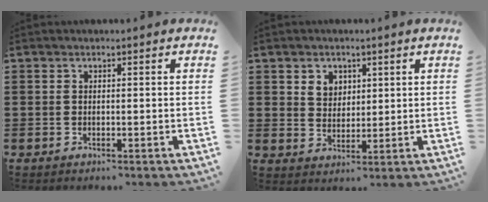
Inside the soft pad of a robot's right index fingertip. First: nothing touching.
{"total": 3.5, "force": [2.0, 2.8, 0.7], "torque": [-0.026, 0.011, 0.036]}